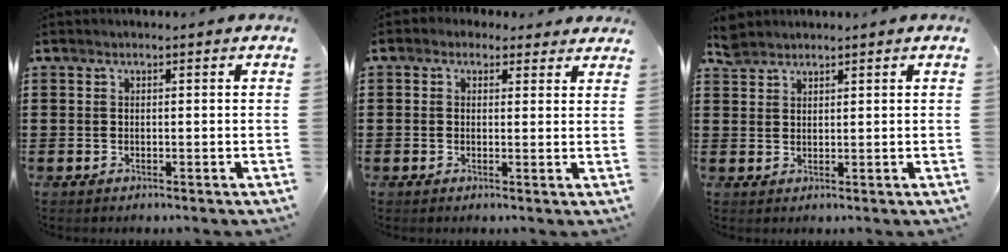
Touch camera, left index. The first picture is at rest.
{"total": 2.0, "force": [1.2, 1.5, 0.4], "torque": [-0.008, 0.004, 0.019]}
{"total": 2.6, "force": [2.3, 1.0, 0.5], "torque": [-0.015, 0.003, 0.046]}